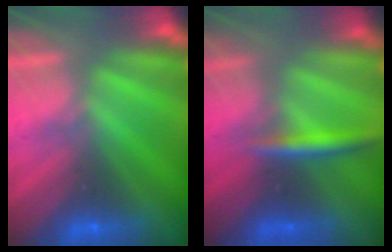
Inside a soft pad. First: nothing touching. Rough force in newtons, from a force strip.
{"total": 2.8}